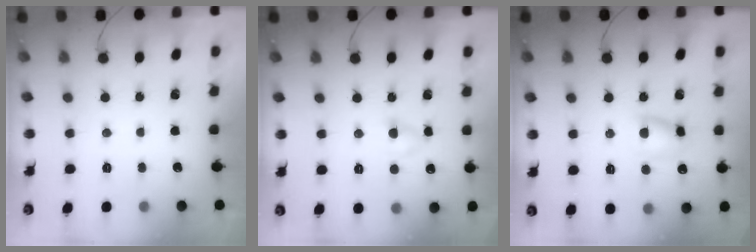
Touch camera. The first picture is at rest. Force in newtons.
{"total": 2.9, "press": 2.6, "slide": 1.3}
{"total": 7.4, "press": 7.4, "slide": 1.0}